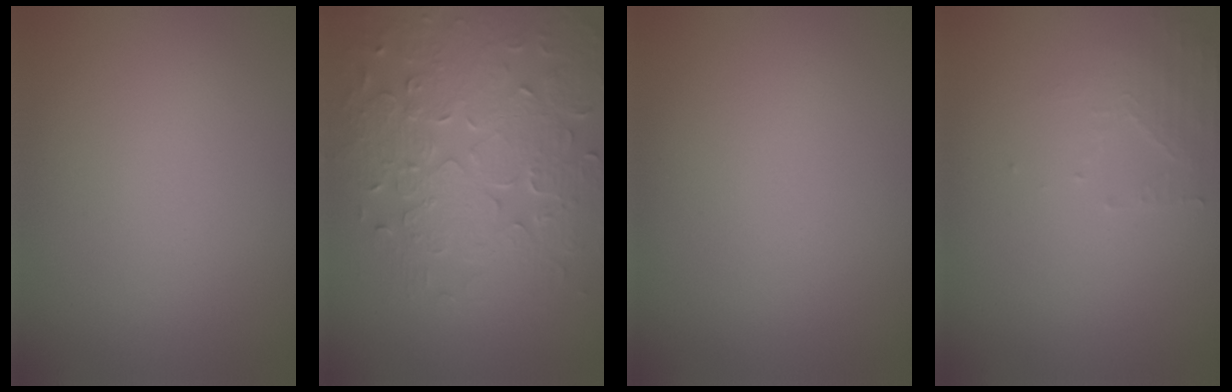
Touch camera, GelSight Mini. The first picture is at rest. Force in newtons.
{"total": 8.1, "press": 5.9, "slide": 5.6}
{"total": 0.0}
{"total": 1.7, "press": 1.7, "slide": 0.3}